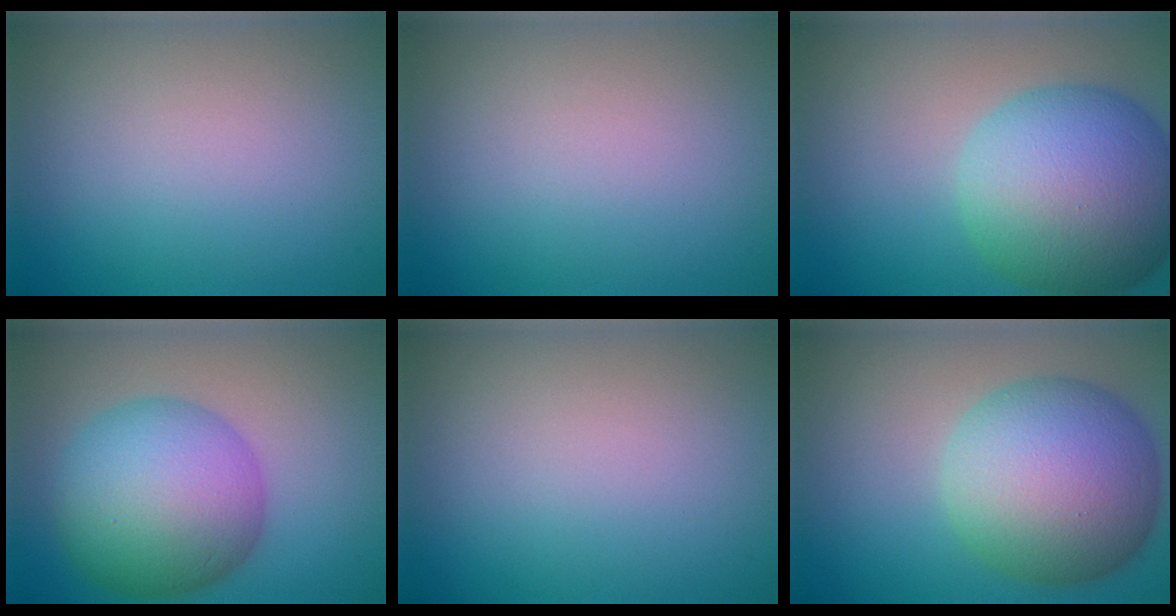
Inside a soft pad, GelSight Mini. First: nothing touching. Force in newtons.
{"total": 0.0}
{"total": 13.1, "press": 13.1, "slide": 0.3}
{"total": 10.6, "press": 10.6, "slide": 0.2}
{"total": 0.0}
{"total": 11.9, "press": 11.9, "slide": 0.2}